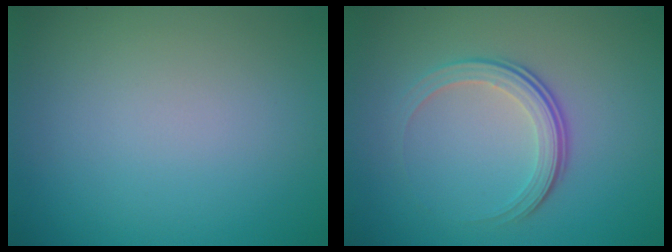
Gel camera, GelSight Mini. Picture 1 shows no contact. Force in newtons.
{"total": 4.0, "press": 2.6, "slide": 3.0}